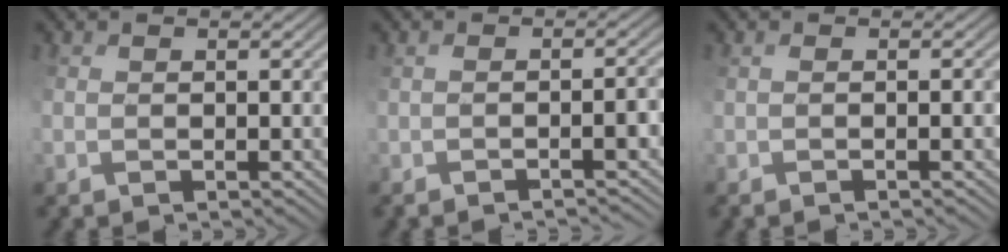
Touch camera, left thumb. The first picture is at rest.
{"total": 3.7, "force": [-2.7, 0.2, 2.5], "torque": [-0.015, 0.008, -0.017]}
{"total": 2.3, "force": [-1.0, 0.0, 2.0], "torque": [-0.020, 0.002, 0.005]}